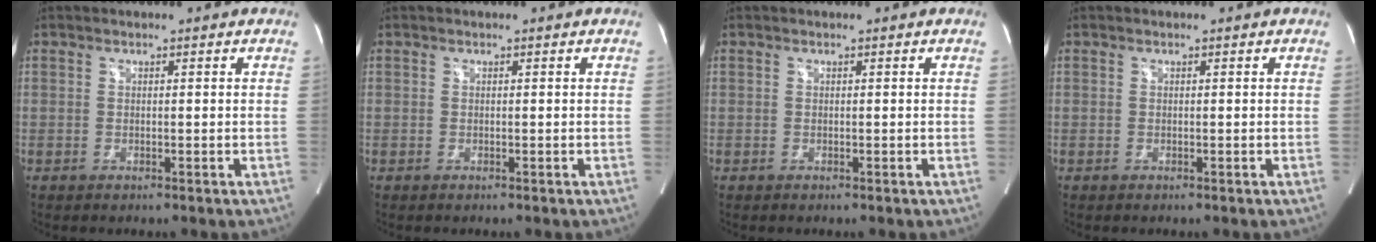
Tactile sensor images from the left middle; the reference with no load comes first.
{"total": 0.0}
{"total": 0.0}
{"total": 0.0}